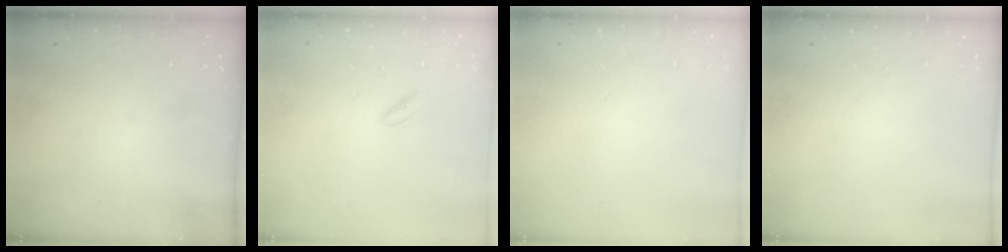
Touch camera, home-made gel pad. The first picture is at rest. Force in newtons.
{"total": 1.3, "press": 1.2, "slide": 0.6}
{"total": 2.2, "press": 2.2, "slide": 0.1}
{"total": 0.0}